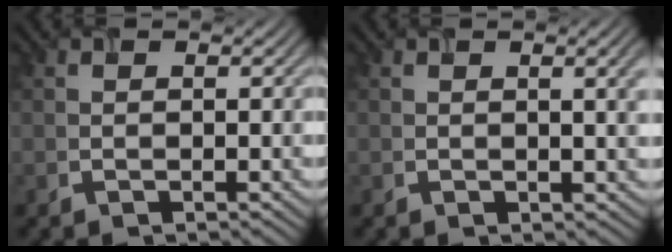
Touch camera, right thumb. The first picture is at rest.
{"total": 2.7, "force": [0.8, 0.5, 2.5], "torque": [-0.034, 0.001, 0.014]}